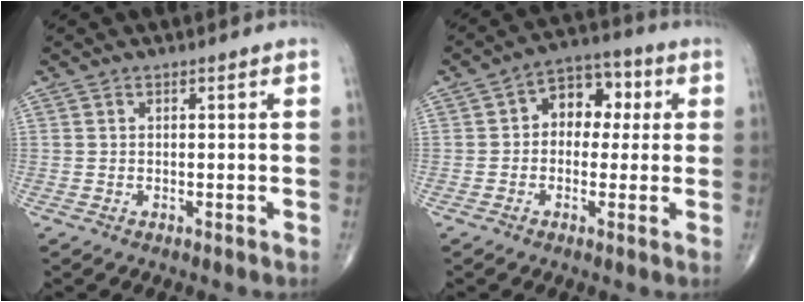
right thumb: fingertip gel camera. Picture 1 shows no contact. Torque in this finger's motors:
{"motor_torque": [-0.40, 0.73, 0.64, 0.08, 0.07]}